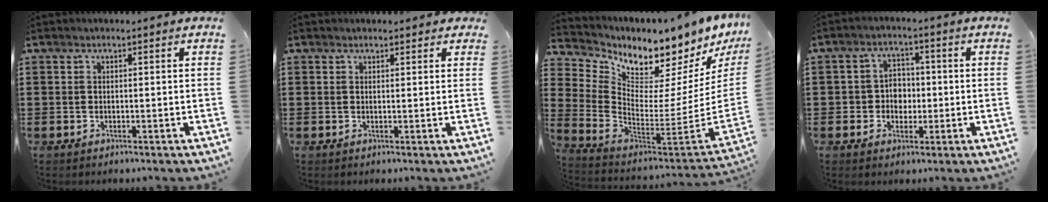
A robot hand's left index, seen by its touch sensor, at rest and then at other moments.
{"total": 1.3, "force": [1.1, 0.7, 0.3], "torque": [-0.007, 0.007, 0.020]}
{"total": 5.6, "force": [5.4, 1.2, 0.8], "torque": [-0.063, -0.073, 0.087]}
{"total": 3.9, "force": [-0.3, 3.7, 1.4], "torque": [-0.041, 0.011, -0.011]}